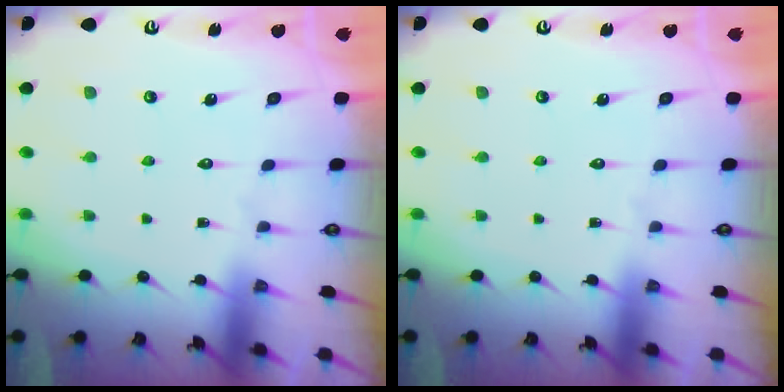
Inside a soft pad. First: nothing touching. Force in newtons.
{"total": 0.0}